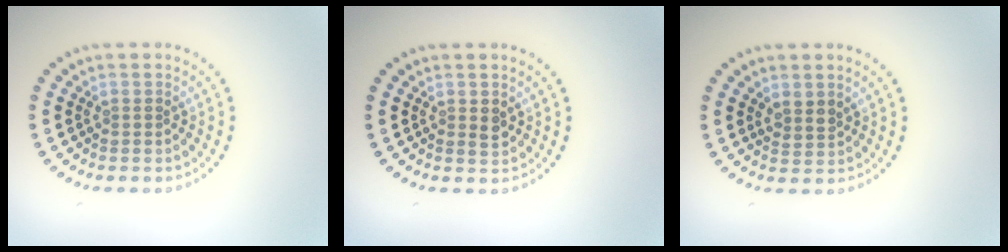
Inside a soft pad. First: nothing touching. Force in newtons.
{"total": 1.1, "press": 1.1, "slide": 0.1}
{"total": 1.5, "press": 1.3, "slide": 0.8}